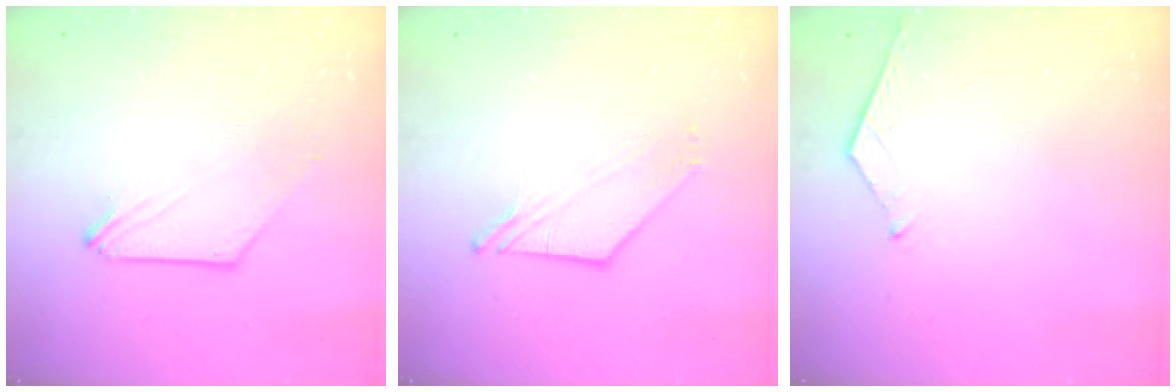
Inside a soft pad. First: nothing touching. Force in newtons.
{"total": 3.4, "press": 3.4, "slide": 0.3}
{"total": 4.3, "press": 4.2, "slide": 0.5}